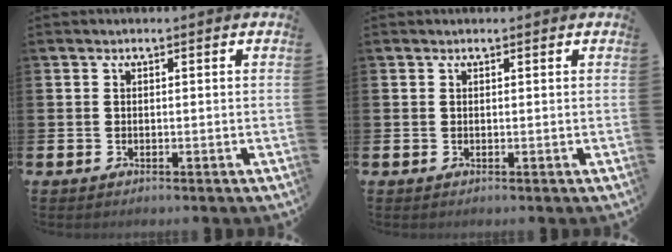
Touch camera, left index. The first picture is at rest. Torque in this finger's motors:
{"motor_torque": [0.00, -2.14, -0.26, 0.01]}